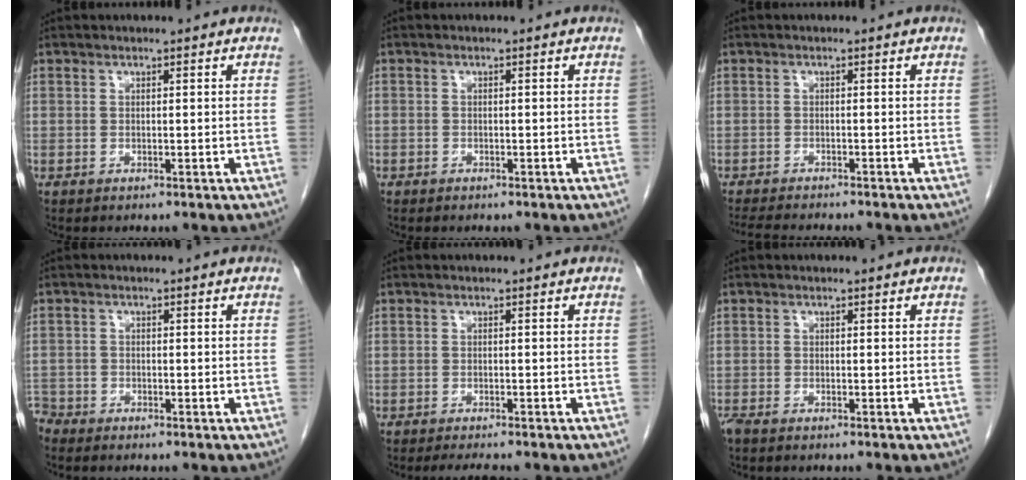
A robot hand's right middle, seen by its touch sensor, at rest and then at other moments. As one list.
[{"total": 0.7, "force": [-0.5, 0.4, 0.1], "torque": [-0.006, 0.004, -0.009]}, {"total": 8.3, "force": [-7.5, 1.0, 3.5], "torque": [-0.051, -0.011, -0.109]}, {"total": 2.1, "force": [-2.1, 0.5, -0.1], "torque": [0.005, -0.005, -0.040]}, {"total": 3.1, "force": [-2.8, 0.3, 1.4], "torque": [-0.019, -0.006, -0.038]}, {"total": 1.5, "force": [-1.3, 0.2, 0.7], "torque": [-0.017, -0.004, -0.022]}]